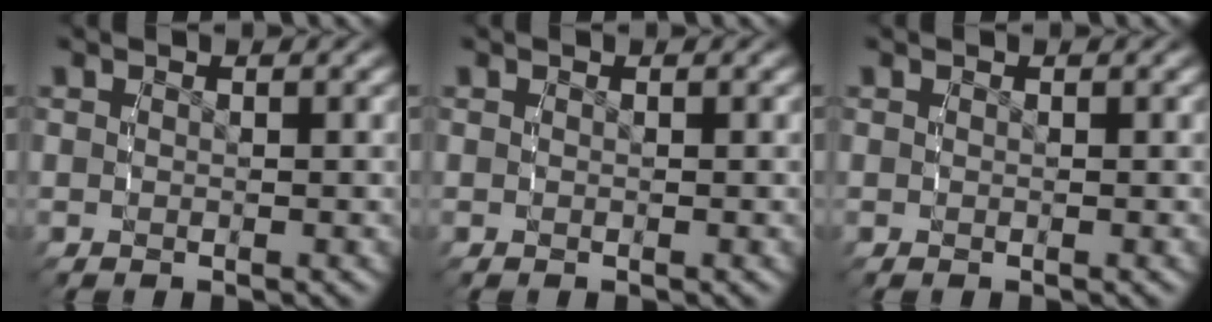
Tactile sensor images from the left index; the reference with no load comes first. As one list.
[{"total": 0.0}, {"total": 0.0}]